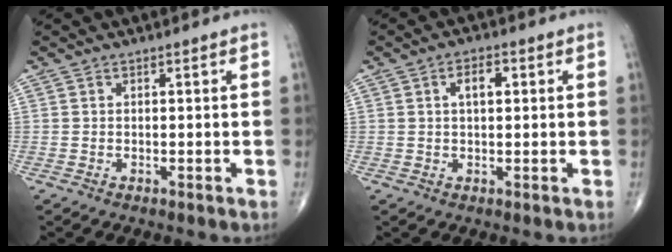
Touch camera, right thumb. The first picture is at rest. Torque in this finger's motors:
{"motor_torque": [0.84, 2.34, 0.60, 0.31, -0.02]}